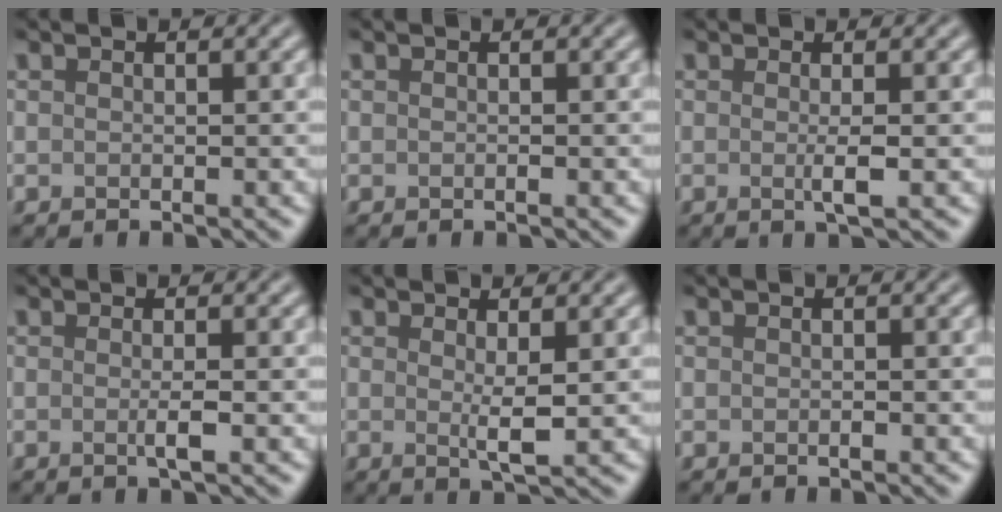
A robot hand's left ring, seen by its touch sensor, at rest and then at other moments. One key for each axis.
{"total": 0.0}
{"total": 1.9, "fx": -0.1, "fy": 0.3, "fz": 1.8, "tx": -0.033, "ty": -0.006, "tz": -0.006}
{"total": 1.6, "fx": -0.2, "fy": 0.2, "fz": 1.5, "tx": -0.028, "ty": -0.006, "tz": -0.006}
{"total": 2.2, "fx": 0.4, "fy": 0.3, "fz": 2.1, "tx": -0.039, "ty": -0.010, "tz": 0.008}
{"total": 0.0}